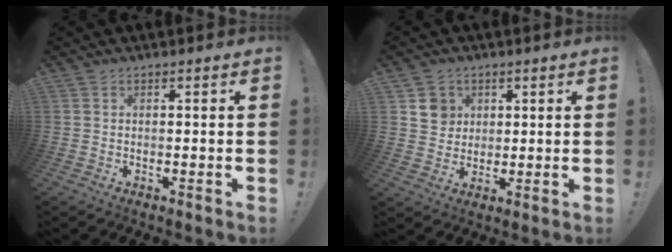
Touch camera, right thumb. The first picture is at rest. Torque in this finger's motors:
{"motor_torque": [0.12, 0.03, 0.32, 0.17, 0.03]}